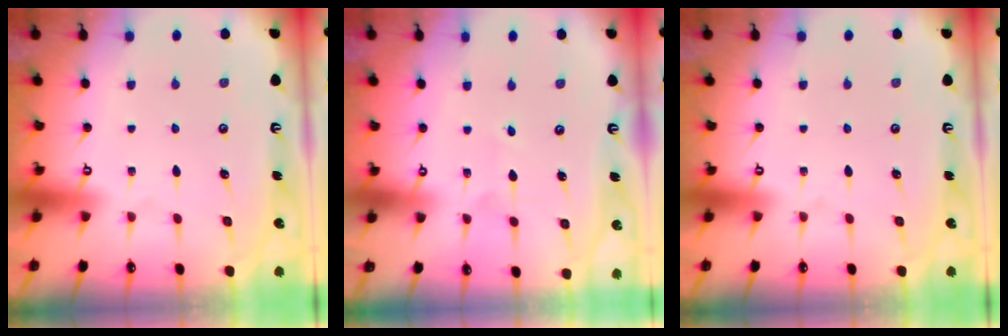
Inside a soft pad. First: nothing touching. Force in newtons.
{"total": 2.1, "press": 2.1, "slide": 0.2}
{"total": 0.0}